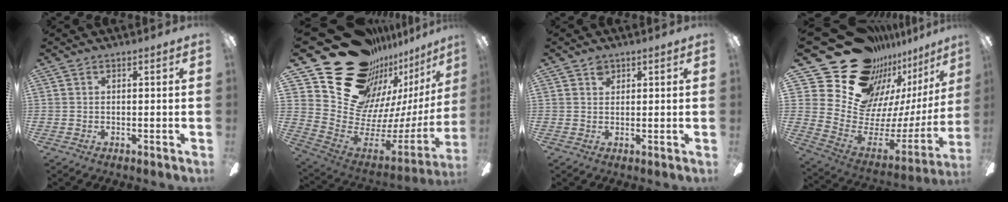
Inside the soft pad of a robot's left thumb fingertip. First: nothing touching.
{"total": 24.5, "force": [17.0, 14.5, 9.9], "torque": [-0.126, -0.147, 0.352]}
{"total": 2.4, "force": [1.6, 1.6, 0.7], "torque": [0.000, -0.007, 0.027]}
{"total": 25.2, "force": [18.7, 13.8, 9.7], "torque": [-0.166, -0.162, 0.380]}